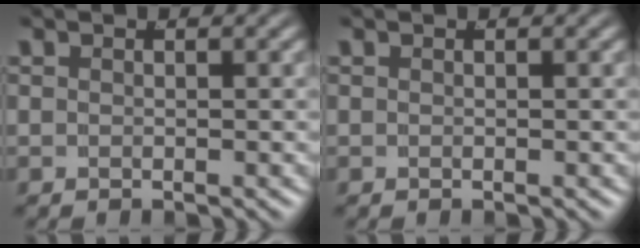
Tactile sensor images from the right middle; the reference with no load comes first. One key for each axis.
{"total": 0.0}